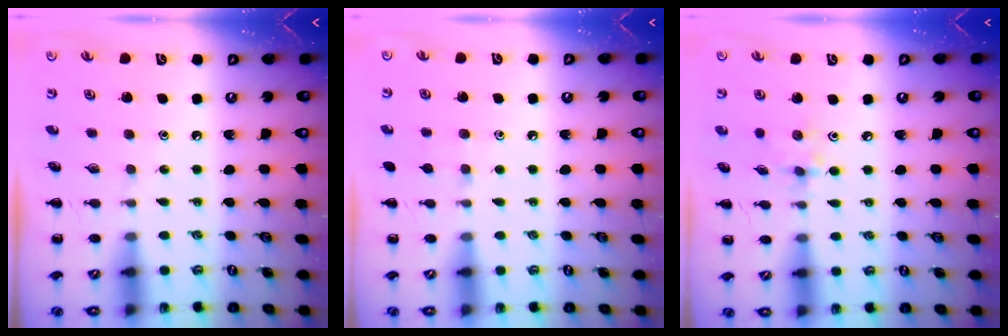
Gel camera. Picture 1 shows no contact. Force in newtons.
{"total": 4.9, "press": 4.5, "slide": 1.9}
{"total": 2.4, "press": 2.4, "slide": 0.5}